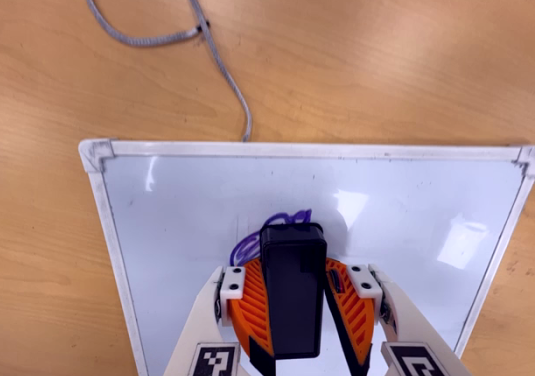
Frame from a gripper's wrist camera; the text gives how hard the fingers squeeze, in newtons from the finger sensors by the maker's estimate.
{"total": 14.1, "left": 16.6, "right": 11.7}